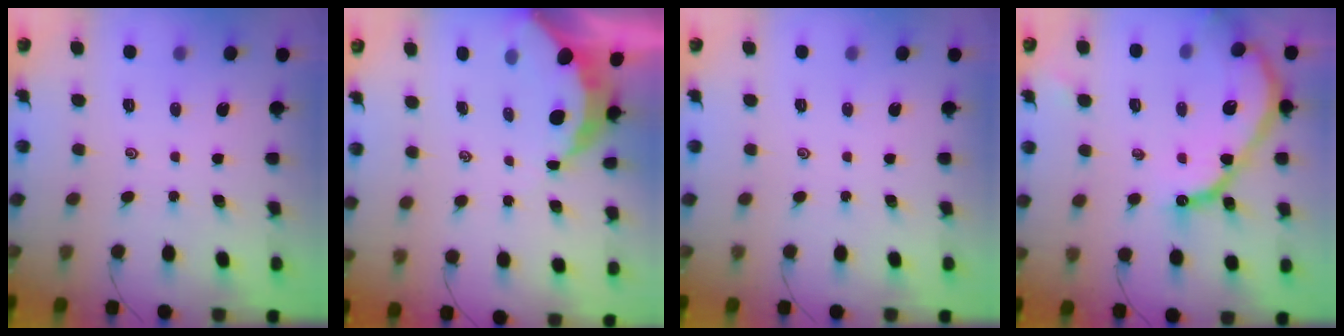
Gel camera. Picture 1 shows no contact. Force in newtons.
{"total": 6.0, "press": 5.9, "slide": 0.8}
{"total": 0.0}
{"total": 16.8, "press": 16.8, "slide": 1.3}